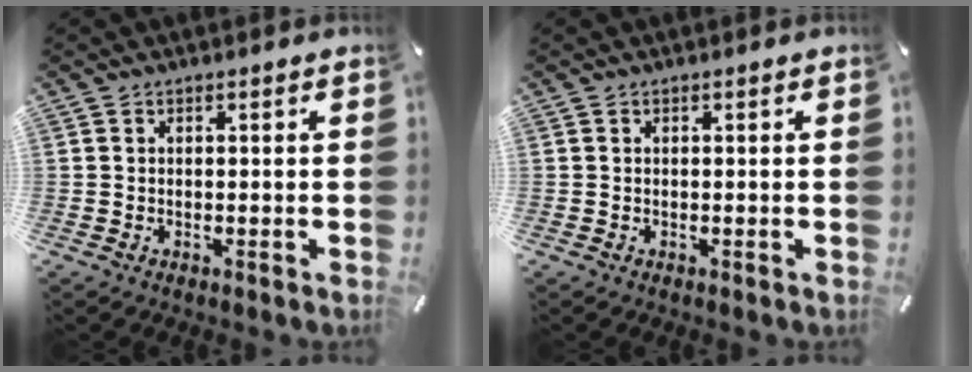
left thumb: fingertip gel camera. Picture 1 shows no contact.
{"total": 0.0}